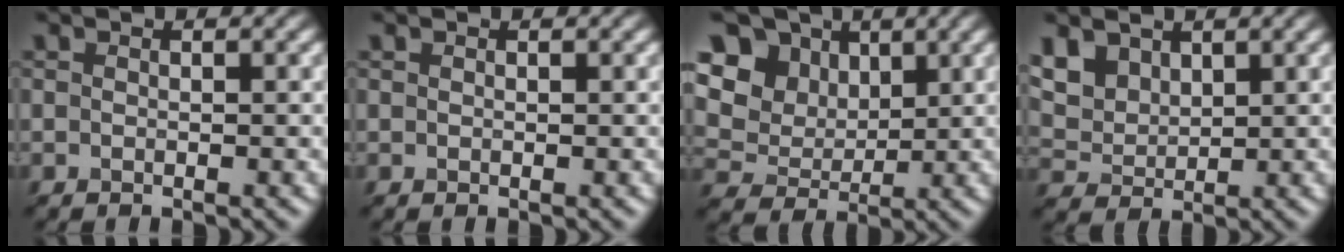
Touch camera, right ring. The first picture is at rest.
{"total": 0.0}
{"total": 10.6, "force": [5.5, 8.0, 4.2], "torque": [-0.132, 0.029, 0.122]}
{"total": 3.0, "force": [2.2, 1.9, 0.8], "torque": [-0.057, 0.001, 0.076]}